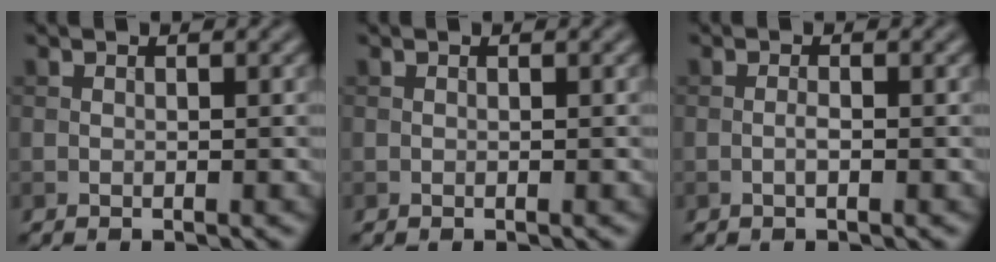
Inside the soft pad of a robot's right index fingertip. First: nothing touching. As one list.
[{"total": 0.0}, {"total": 0.8, "force": [-0.3, 0.1, 0.8], "torque": [-0.016, 0.001, -0.007]}]